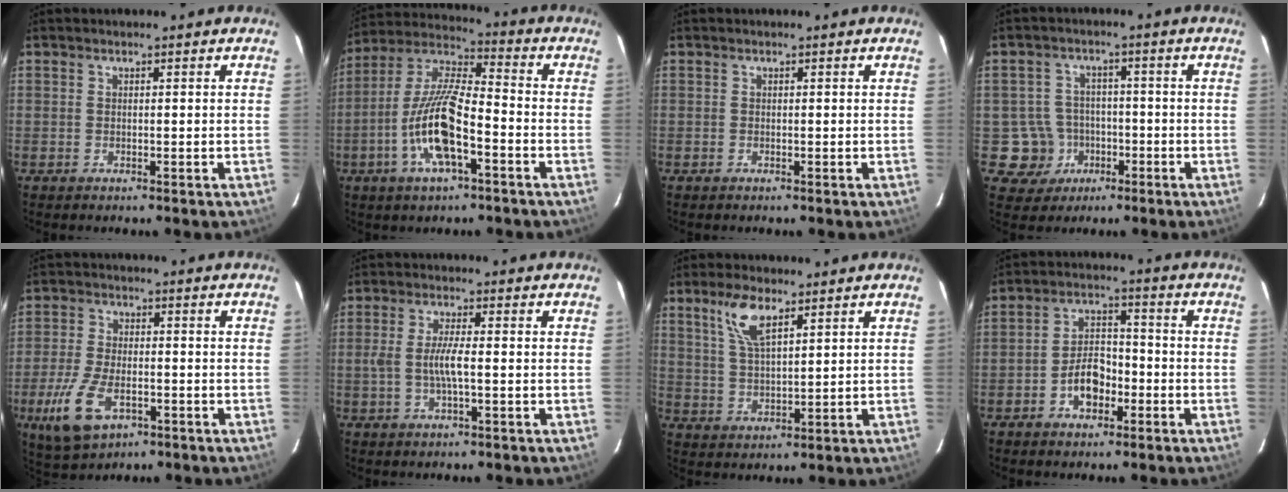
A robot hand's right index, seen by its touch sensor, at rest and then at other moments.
{"total": 14.3, "force": [-5.5, 4.0, 12.5], "torque": [-0.258, -0.003, -0.110]}
{"total": 0.0}
{"total": 7.1, "force": [-2.6, 6.6, 0.2], "torque": [-0.021, 0.028, -0.035]}
{"total": 10.8, "force": [-4.6, 5.5, 8.1], "torque": [-0.187, -0.015, -0.084]}
{"total": 4.8, "force": [-0.8, 0.6, 4.7], "torque": [-0.091, 0.000, -0.014]}
{"total": 7.2, "force": [4.3, 2.5, 5.3], "torque": [-0.105, 0.007, 0.090]}
{"total": 7.0, "force": [-3.2, 4.3, 4.6], "torque": [-0.085, 0.021, -0.047]}